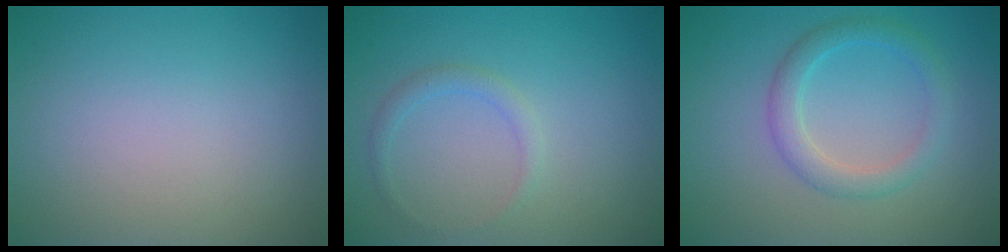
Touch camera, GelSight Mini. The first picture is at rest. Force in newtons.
{"total": 1.2, "press": 1.2, "slide": 0.2}
{"total": 2.7, "press": 2.7, "slide": 0.1}